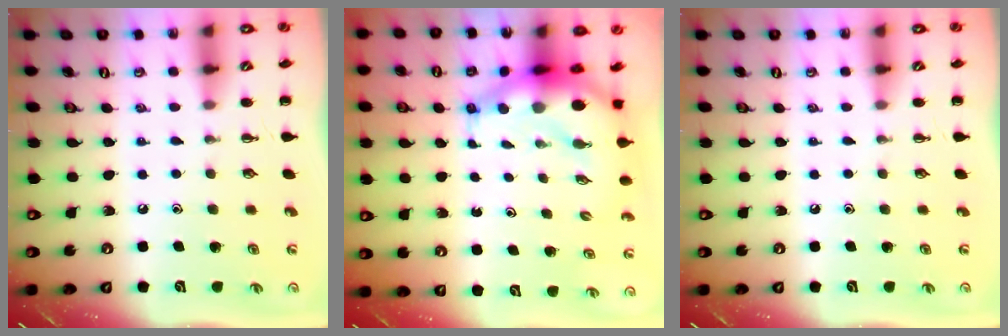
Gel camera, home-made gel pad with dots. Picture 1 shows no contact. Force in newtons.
{"total": 9.9, "press": 9.5, "slide": 2.7}
{"total": 0.0}